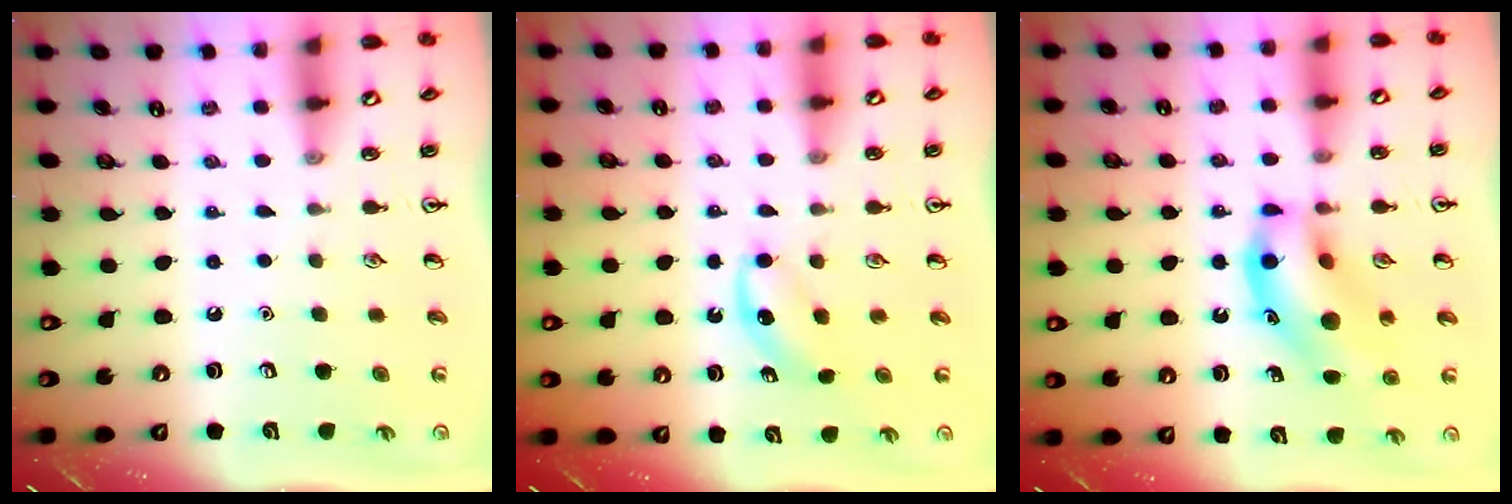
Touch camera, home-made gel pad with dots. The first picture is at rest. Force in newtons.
{"total": 4.5, "press": 4.2, "slide": 1.4}
{"total": 14.9, "press": 14.5, "slide": 3.2}